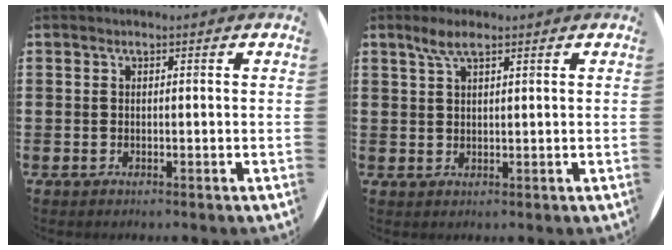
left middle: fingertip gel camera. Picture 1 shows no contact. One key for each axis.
{"total": 3.3, "fx": 2.2, "fy": 0.8, "fz": 2.3, "tx": -0.048, "ty": 0.006, "tz": 0.038}